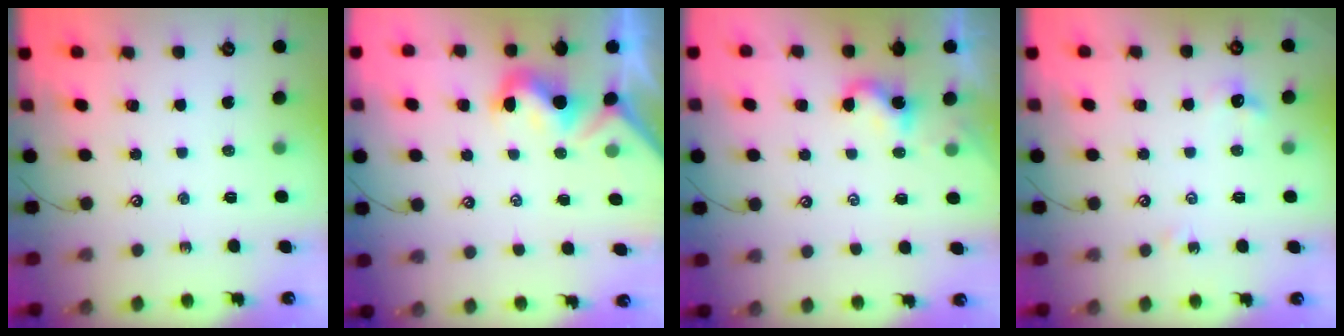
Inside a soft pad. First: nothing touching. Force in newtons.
{"total": 0.7, "press": 0.5, "slide": 0.6}
{"total": 1.3, "press": 1.3, "slide": 0.3}
{"total": 6.0, "press": 5.9, "slide": 0.8}